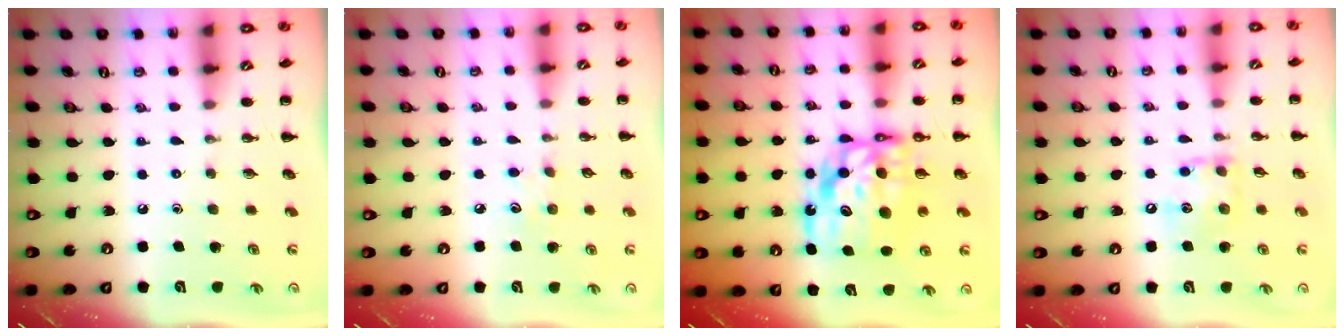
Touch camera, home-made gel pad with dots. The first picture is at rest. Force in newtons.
{"total": 4.8, "press": 4.6, "slide": 1.4}
{"total": 14.0, "press": 13.5, "slide": 3.8}
{"total": 10.6, "press": 10.5, "slide": 1.0}